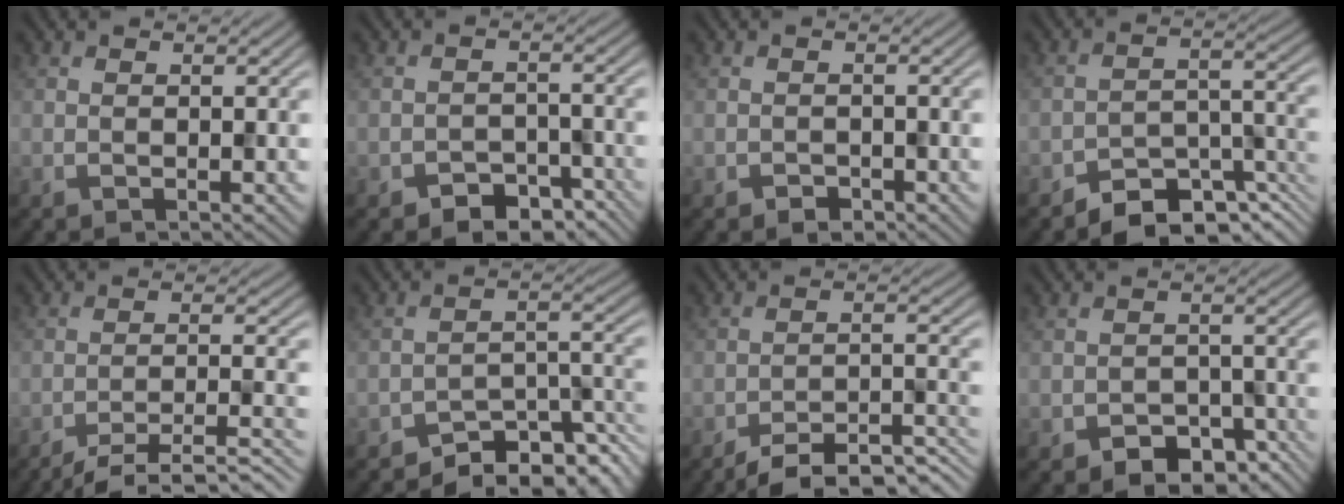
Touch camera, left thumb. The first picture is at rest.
{"total": 4.4, "force": [-3.2, 2.4, 1.8], "torque": [-0.025, -0.004, -0.054]}
{"total": 1.4, "force": [-1.0, 0.8, 0.5], "torque": [-0.008, -0.001, -0.020]}
{"total": 7.7, "force": [-6.3, 2.8, 3.4], "torque": [-0.040, 0.004, -0.114]}
{"total": 7.4, "force": [-5.8, 1.1, 4.5], "torque": [-0.083, -0.001, -0.085]}
{"total": 7.7, "force": [-6.4, 2.3, 3.5], "torque": [-0.039, 0.005, -0.114]}
{"total": 8.6, "force": [-7.2, 1.8, 4.3], "torque": [-0.066, 0.003, -0.107]}
{"total": 5.6, "force": [-3.8, 3.2, 2.6], "torque": [-0.035, -0.009, -0.062]}